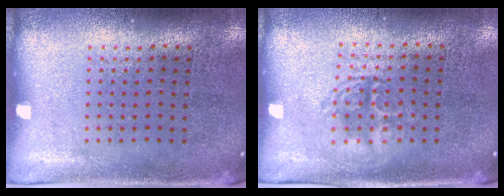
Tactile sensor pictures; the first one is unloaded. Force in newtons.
{"total": 1.3, "press": 1.3, "slide": 0.2}